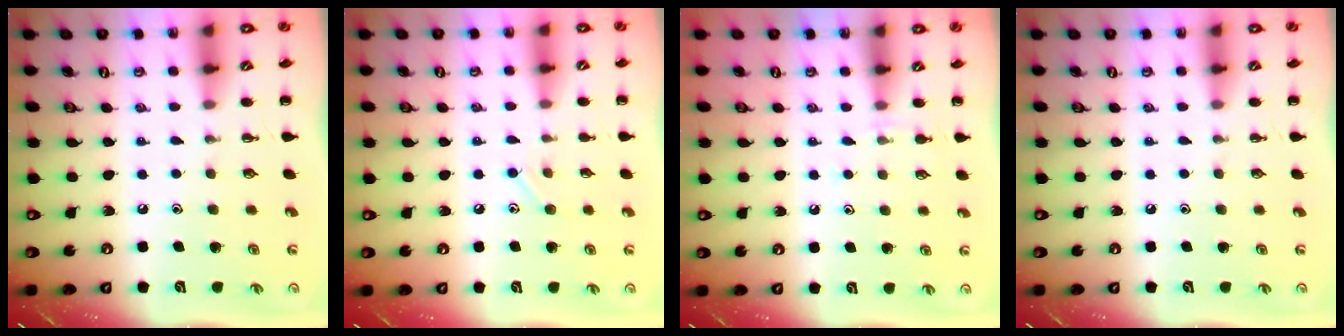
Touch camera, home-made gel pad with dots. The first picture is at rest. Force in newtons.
{"total": 6.7, "press": 6.5, "slide": 1.8}
{"total": 4.9, "press": 4.6, "slide": 1.7}
{"total": 0.0}